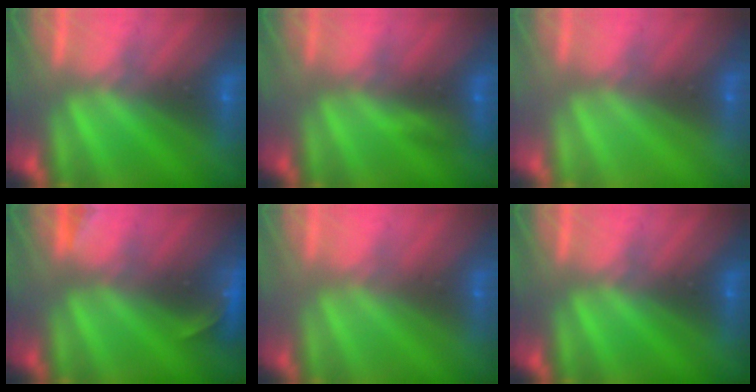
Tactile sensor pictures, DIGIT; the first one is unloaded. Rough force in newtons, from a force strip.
{"total": 3.0}
{"total": 2.9}
{"total": 2.6}
{"total": 3.5}
{"total": 0.0}